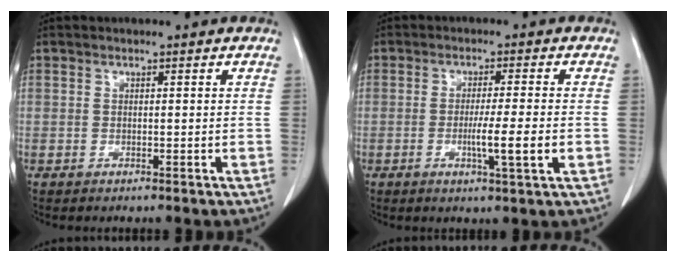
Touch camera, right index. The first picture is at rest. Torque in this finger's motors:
{"motor_torque": [1.13, -0.38, 0.57, 0.11]}